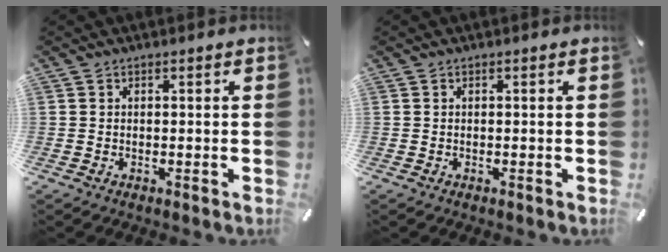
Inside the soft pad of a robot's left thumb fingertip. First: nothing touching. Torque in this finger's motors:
{"motor_torque": [-0.01, 0.01, -0.01, 0.01, 0.00]}